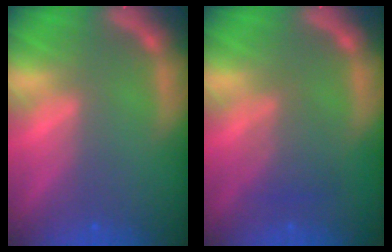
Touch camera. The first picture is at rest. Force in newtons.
{"total": 3.0}